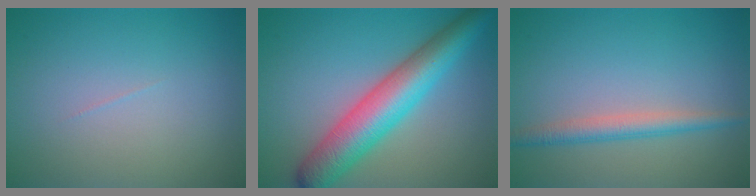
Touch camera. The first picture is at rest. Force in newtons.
{"total": 7.7, "press": 7.7, "slide": 0.2}
{"total": 2.5, "press": 2.5, "slide": 0.0}